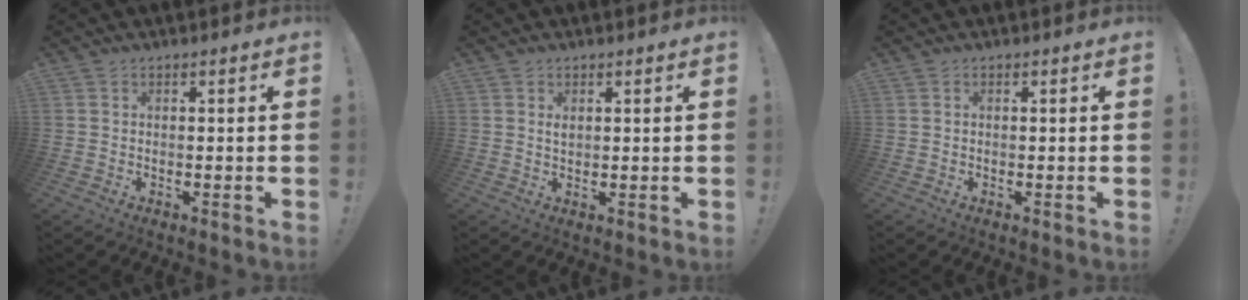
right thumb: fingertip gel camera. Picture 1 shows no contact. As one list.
[{"total": 1.1, "force": [0.9, 0.2, 0.7], "torque": [-0.006, -0.003, 0.014]}, {"total": 0.0}]